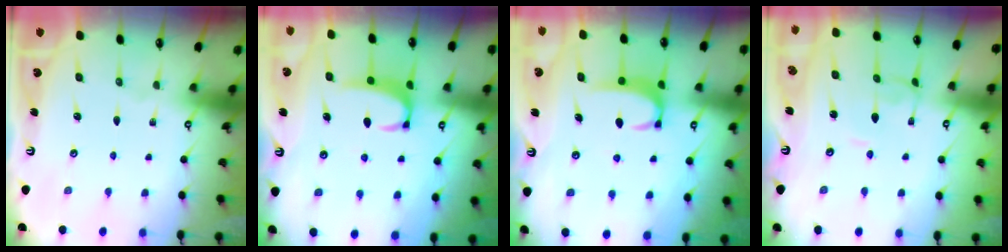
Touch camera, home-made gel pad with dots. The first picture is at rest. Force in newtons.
{"total": 2.2, "press": 2.1, "slide": 0.6}
{"total": 2.8, "press": 2.7, "slide": 0.4}
{"total": 1.9, "press": 1.9, "slide": 0.2}